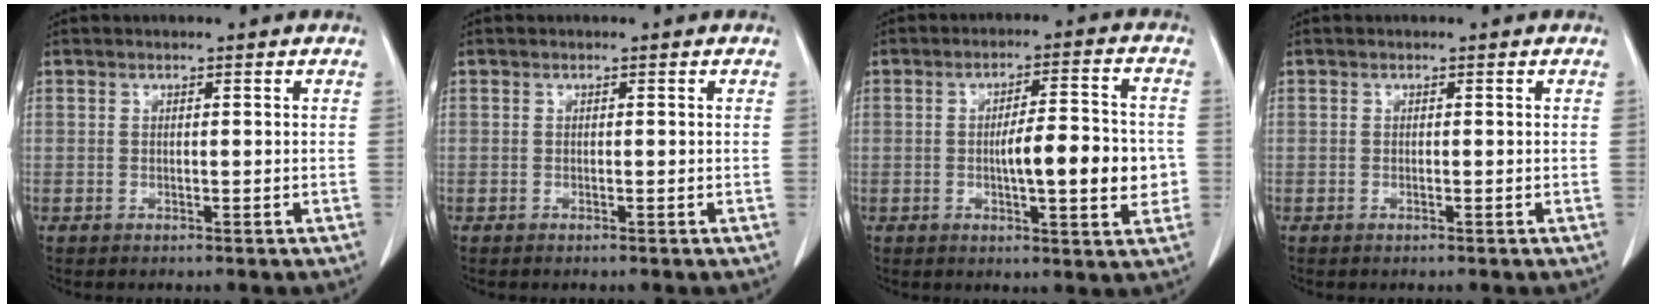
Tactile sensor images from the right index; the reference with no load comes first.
{"total": 0.0}
{"total": 10.0, "force": [-1.3, 2.1, 9.7], "torque": [-0.144, 0.010, -0.018]}
{"total": 0.0}